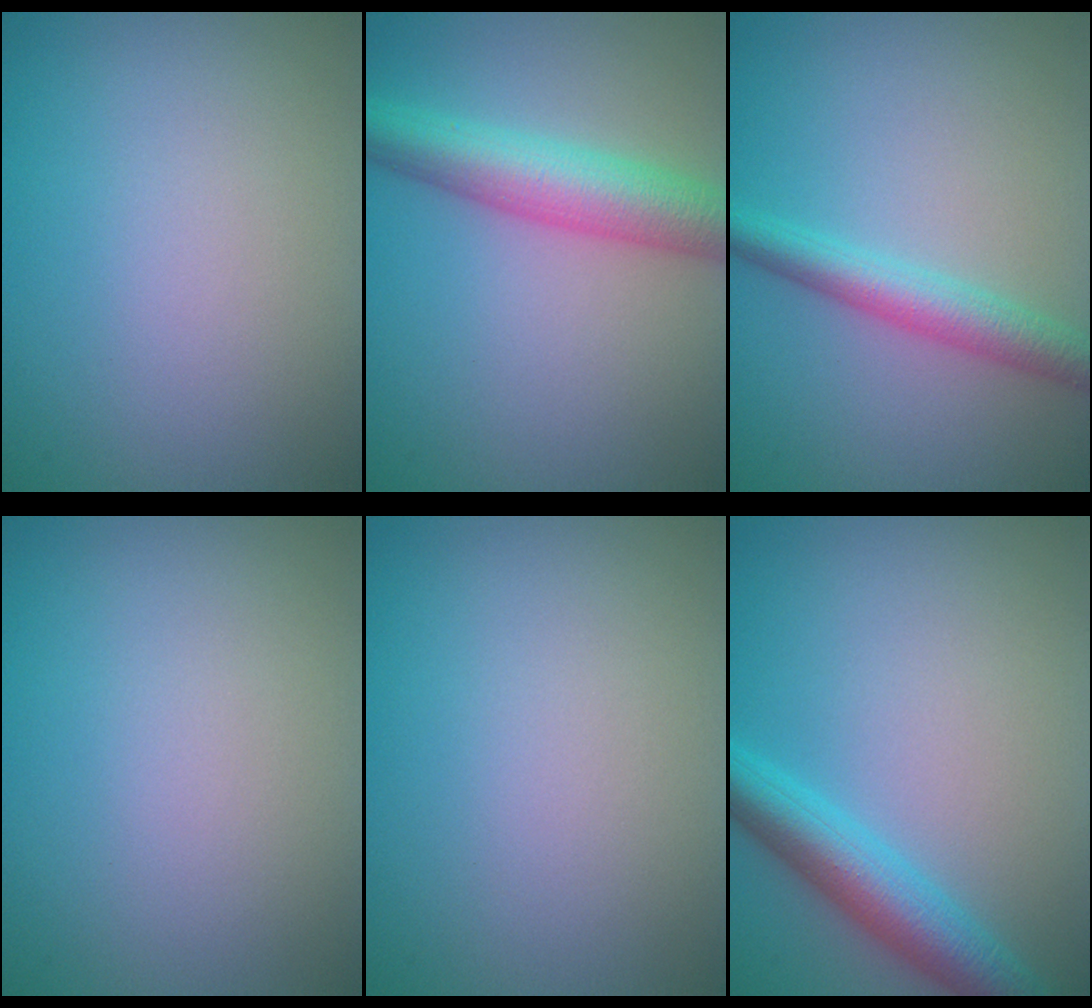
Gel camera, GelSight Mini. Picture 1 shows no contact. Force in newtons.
{"total": 6.2, "press": 6.2, "slide": 0.2}
{"total": 3.6, "press": 3.6, "slide": 0.1}
{"total": 0.0}
{"total": 0.0}
{"total": 4.8, "press": 4.8, "slide": 0.2}